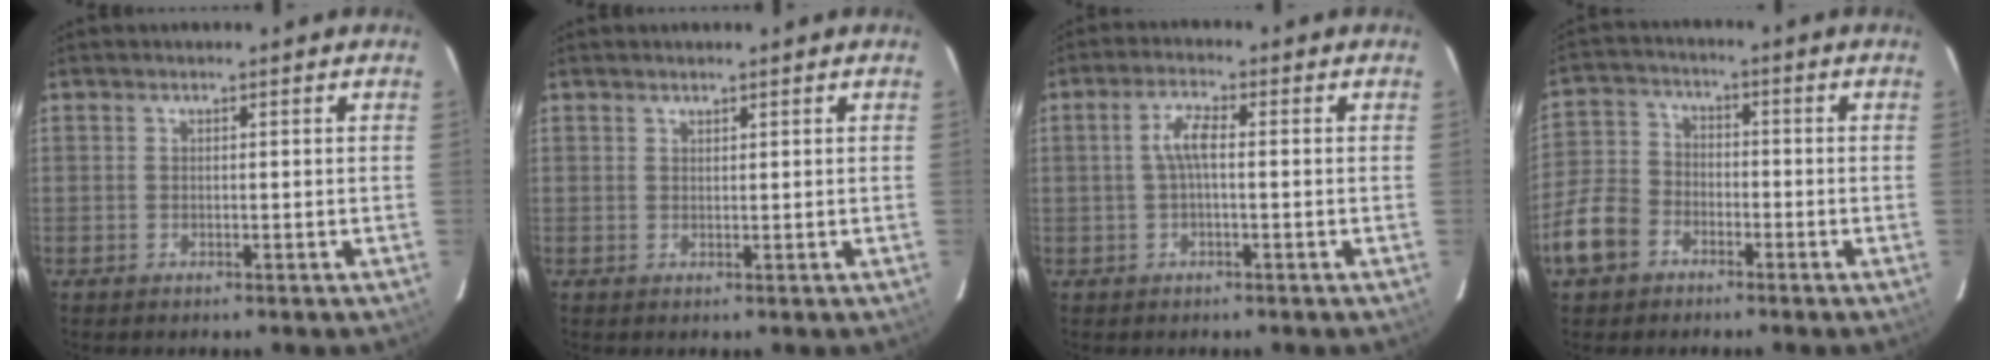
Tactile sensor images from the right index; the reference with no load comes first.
{"total": 0.8, "force": [0.7, 0.3, 0.2], "torque": [-0.003, 0.002, 0.013]}
{"total": 3.7, "force": [-0.1, 0.9, 3.6], "torque": [-0.073, 0.009, -0.001]}
{"total": 10.3, "force": [-5.4, 7.5, 4.5], "torque": [-0.111, 0.020, -0.107]}